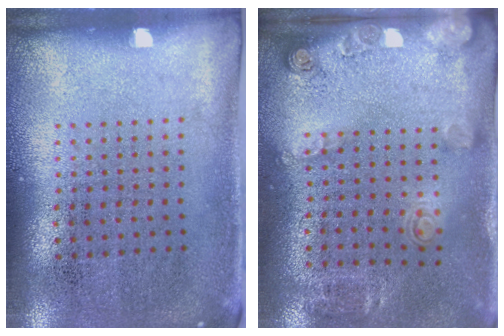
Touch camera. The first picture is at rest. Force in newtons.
{"total": 1.9, "press": 1.3, "slide": 1.4}